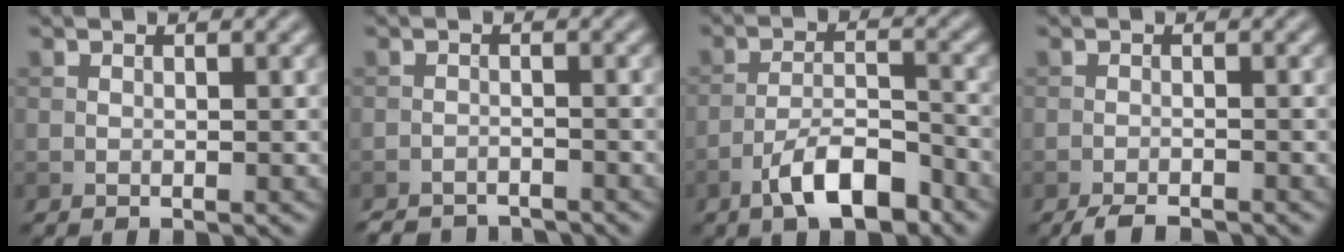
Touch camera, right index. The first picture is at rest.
{"total": 4.1, "force": [-4.0, 0.7, 0.5], "torque": [-0.009, -0.007, -0.065]}
{"total": 6.1, "force": [-3.9, 2.0, 4.2], "torque": [-0.071, 0.007, -0.072]}
{"total": 2.7, "force": [-2.4, 0.5, 1.2], "torque": [-0.020, -0.003, -0.044]}